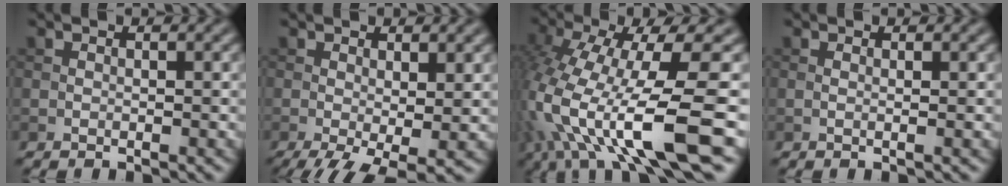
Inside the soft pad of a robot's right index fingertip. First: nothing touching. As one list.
[{"total": 5.2, "force": [-1.4, 1.7, 4.7], "torque": [-0.085, -0.016, -0.018]}, {"total": 12.9, "force": [-3.5, 4.0, 11.8], "torque": [-0.235, -0.019, -0.049]}, {"total": 0.7, "force": [0.2, 0.2, 0.7], "torque": [-0.009, 0.000, -0.003]}]